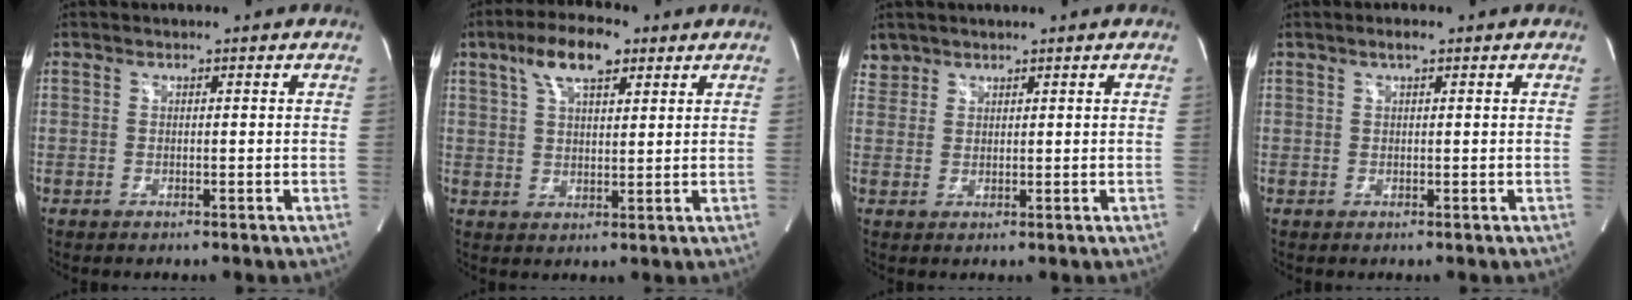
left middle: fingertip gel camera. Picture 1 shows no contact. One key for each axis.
{"total": 8.4, "fx": 4.8, "fy": 3.0, "fz": 6.2, "tx": -0.121, "ty": 0.018, "tz": 0.086}
{"total": 2.4, "fx": 2.0, "fy": 1.3, "fz": -0.4, "tx": 0.011, "ty": 0.009, "tz": 0.039}
{"total": 1.3, "fx": 0.8, "fy": 0.1, "fz": 1.0, "tx": -0.021, "ty": 0.002, "tz": 0.014}